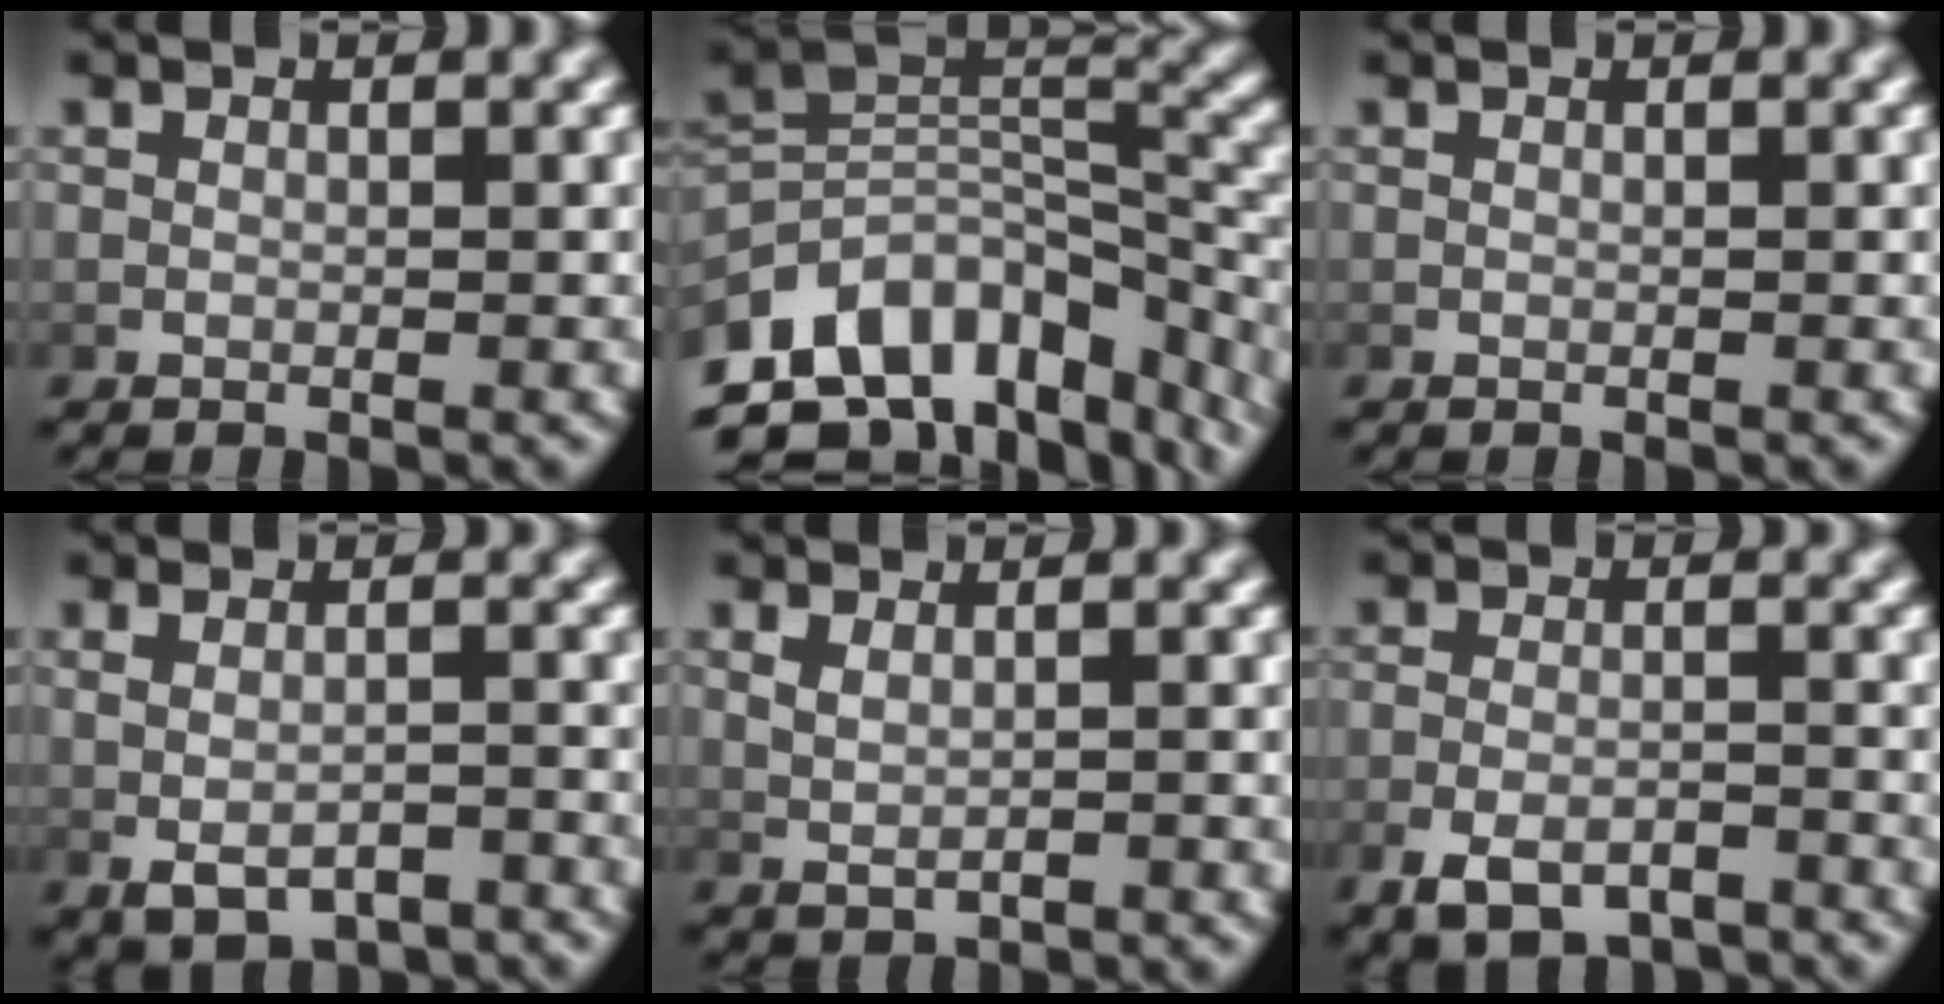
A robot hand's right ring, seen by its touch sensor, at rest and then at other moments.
{"total": 13.1, "force": [-5.3, 8.7, 8.2], "torque": [-0.154, -0.035, -0.065]}
{"total": 0.0}
{"total": 3.8, "force": [-2.1, 2.1, 2.4], "torque": [-0.048, -0.017, -0.020]}
{"total": 1.4, "force": [0.2, 0.7, 1.2], "torque": [-0.021, -0.003, 0.016]}
{"total": 4.6, "force": [-3.4, 2.2, 2.2], "torque": [-0.038, -0.012, -0.049]}